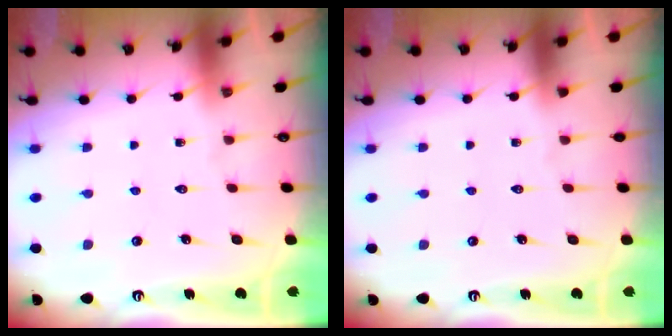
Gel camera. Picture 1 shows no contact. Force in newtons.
{"total": 0.0}